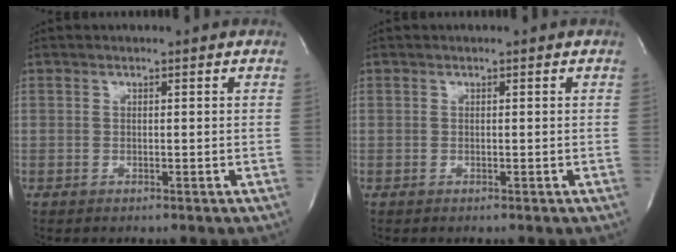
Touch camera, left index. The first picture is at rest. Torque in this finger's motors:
{"motor_torque": [0.00, 0.00, 0.00, 0.00]}